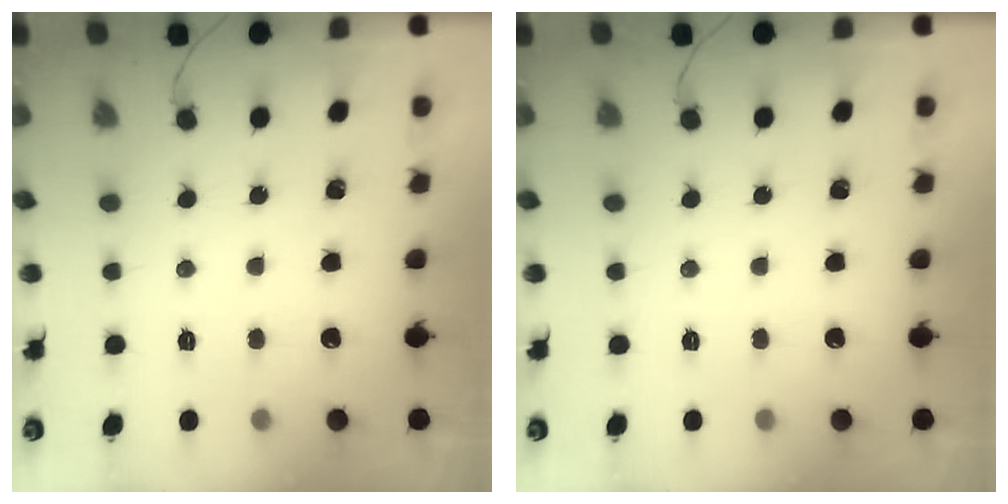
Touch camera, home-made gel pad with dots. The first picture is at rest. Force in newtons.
{"total": 0.0}